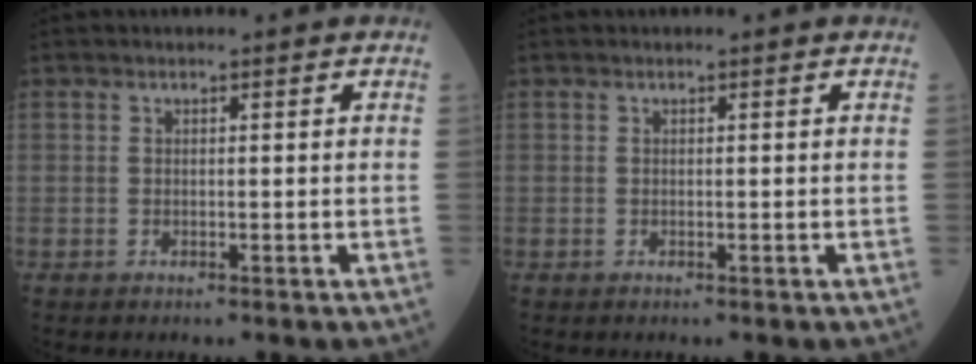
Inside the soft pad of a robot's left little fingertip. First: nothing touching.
{"total": 0.0}